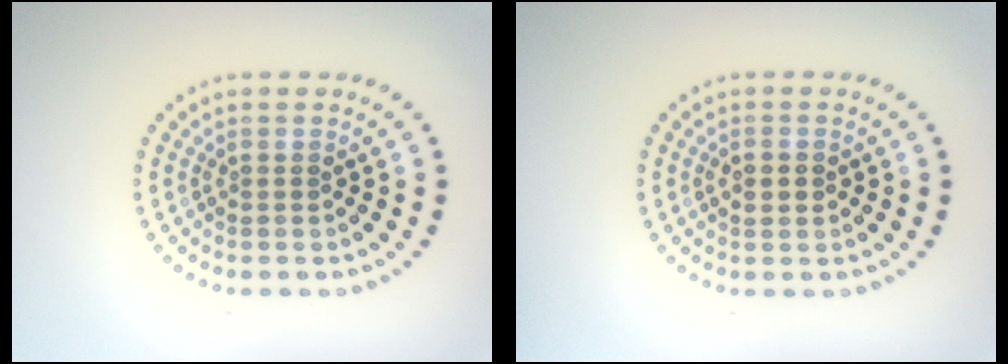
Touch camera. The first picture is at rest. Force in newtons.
{"total": 2.0, "press": 2.0, "slide": 0.1}